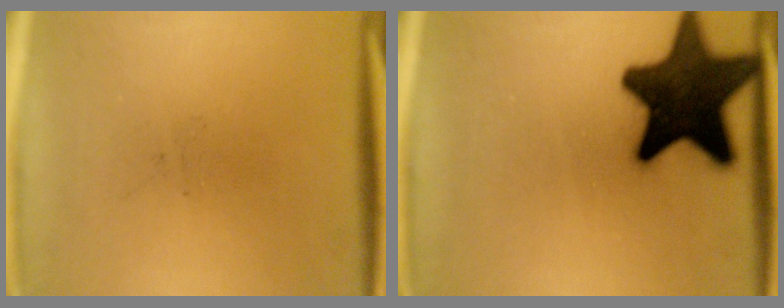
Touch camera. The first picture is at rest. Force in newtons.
{"total": 17.6}